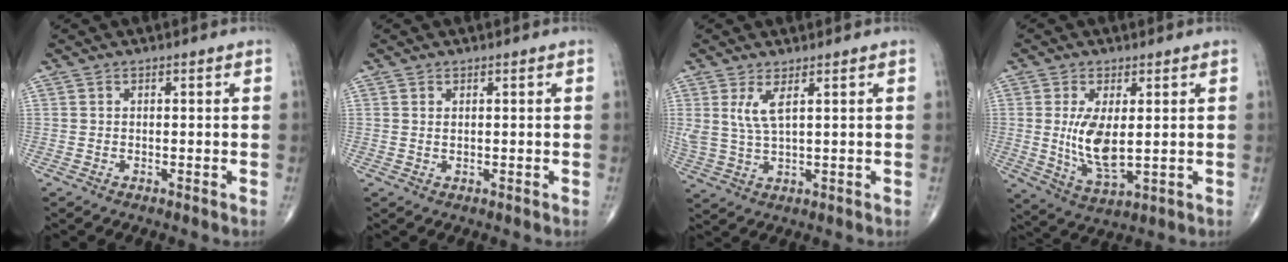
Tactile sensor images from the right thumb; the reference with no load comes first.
{"total": 0.7, "force": [0.3, 0.3, 0.5], "torque": [-0.010, 0.000, 0.008]}
{"total": 4.8, "force": [2.1, 1.2, 4.1], "torque": [-0.098, -0.014, 0.053]}
{"total": 9.3, "force": [0.7, 3.9, 8.4], "torque": [-0.161, -0.024, 0.026]}